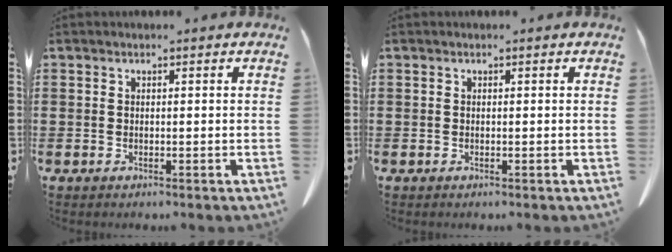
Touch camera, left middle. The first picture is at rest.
{"total": 0.0}